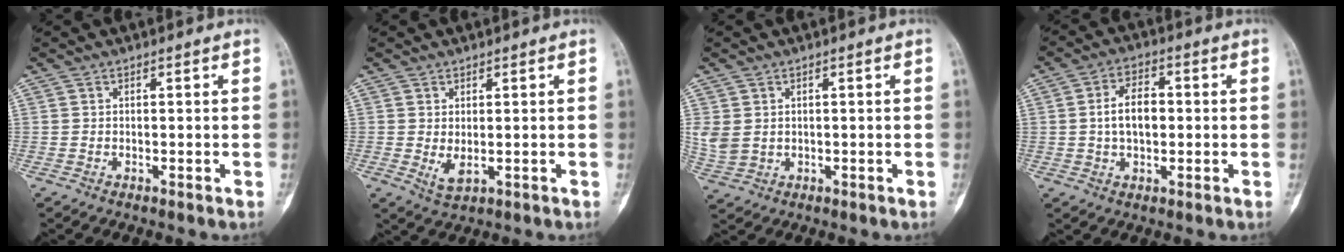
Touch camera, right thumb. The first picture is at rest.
{"total": 2.8, "force": [-0.1, 1.4, 2.4], "torque": [-0.038, -0.006, 0.009]}
{"total": 4.6, "force": [0.7, 3.7, 2.7], "torque": [-0.060, 0.000, 0.026]}
{"total": 7.1, "force": [0.2, 4.3, 5.7], "torque": [-0.091, 0.015, 0.000]}